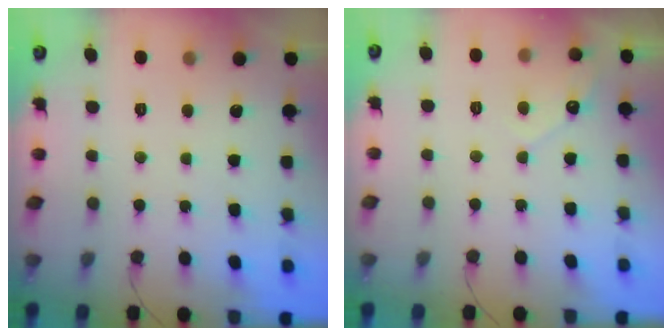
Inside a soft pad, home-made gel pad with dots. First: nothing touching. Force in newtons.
{"total": 4.1, "press": 4.1, "slide": 0.2}